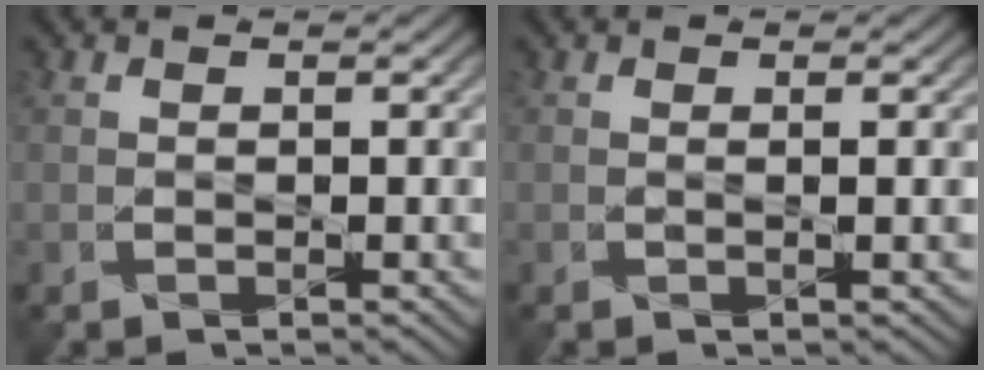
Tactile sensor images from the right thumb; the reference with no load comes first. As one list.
[{"total": 1.4, "force": [-0.2, -0.3, 1.4], "torque": [-0.029, 0.006, -0.008]}]